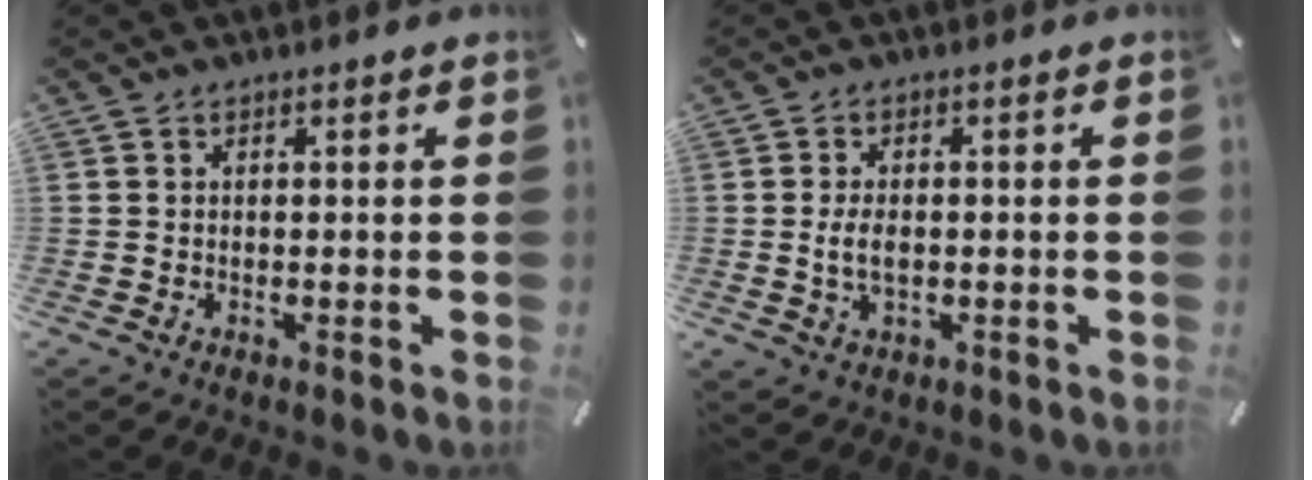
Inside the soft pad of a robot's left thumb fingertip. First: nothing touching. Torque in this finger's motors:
{"motor_torque": [0.26, 1.57, 0.31, 0.14, 0.16]}